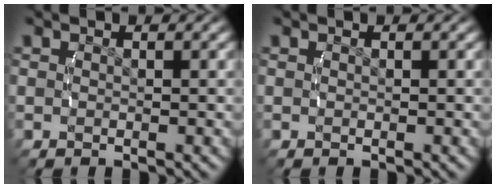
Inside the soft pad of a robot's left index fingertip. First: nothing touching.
{"total": 0.0}